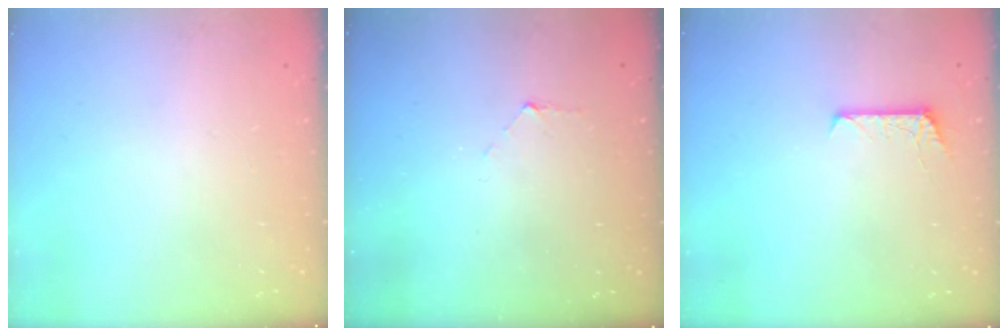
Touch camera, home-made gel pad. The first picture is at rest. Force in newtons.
{"total": 3.9, "press": 3.9, "slide": 0.4}
{"total": 7.6, "press": 7.6, "slide": 0.7}